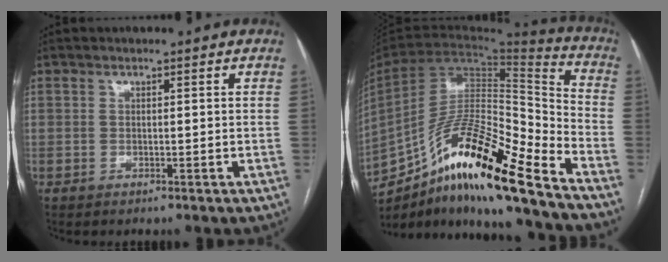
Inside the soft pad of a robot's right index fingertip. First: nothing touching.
{"total": 24.0, "force": [-16.6, 2.6, 17.2], "torque": [-0.297, -0.007, -0.297]}